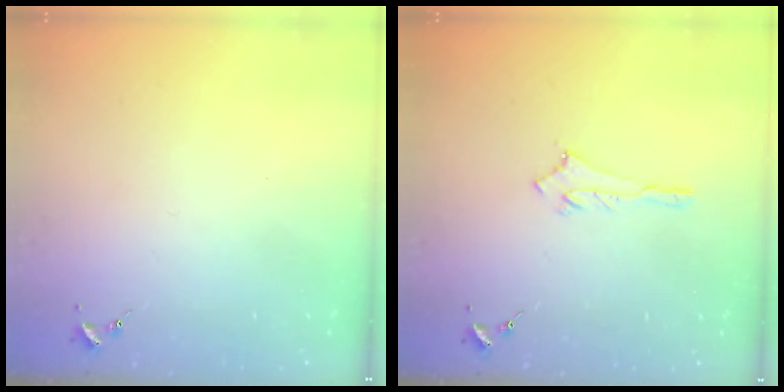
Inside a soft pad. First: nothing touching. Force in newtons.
{"total": 2.9, "press": 2.9, "slide": 0.2}